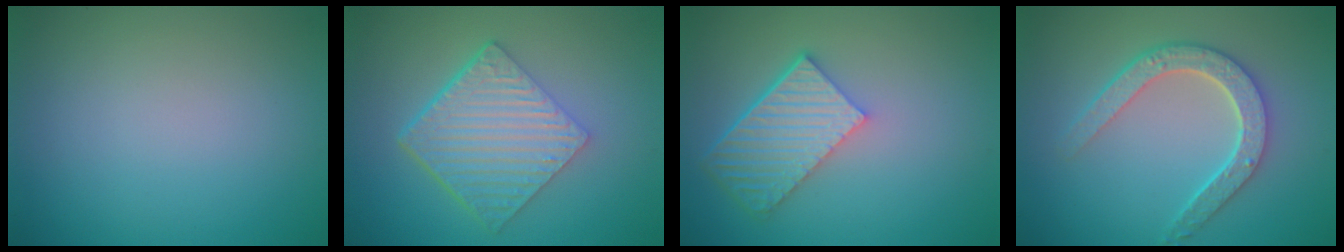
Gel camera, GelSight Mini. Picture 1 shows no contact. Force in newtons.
{"total": 6.4, "press": 4.4, "slide": 4.8}
{"total": 5.8, "press": 4.2, "slide": 4.0}
{"total": 4.6, "press": 3.7, "slide": 2.8}